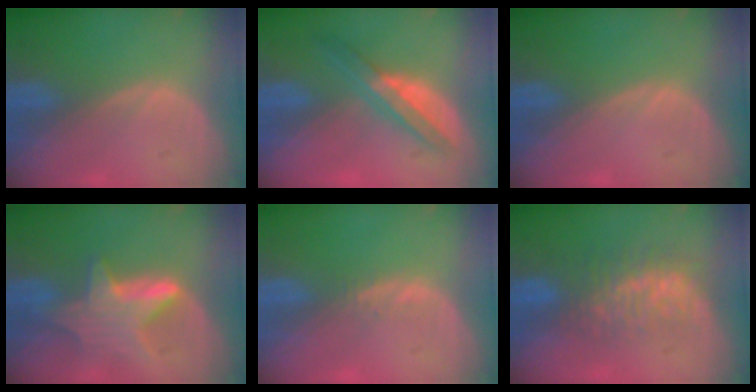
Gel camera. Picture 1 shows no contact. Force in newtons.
{"total": 5.9, "press": 5.4, "slide": 2.3}
{"total": 0.0}
{"total": 6.8, "press": 6.8, "slide": 0.1}
{"total": 0.7, "press": 0.7, "slide": 0.1}
{"total": 7.9, "press": 7.4, "slide": 2.6}